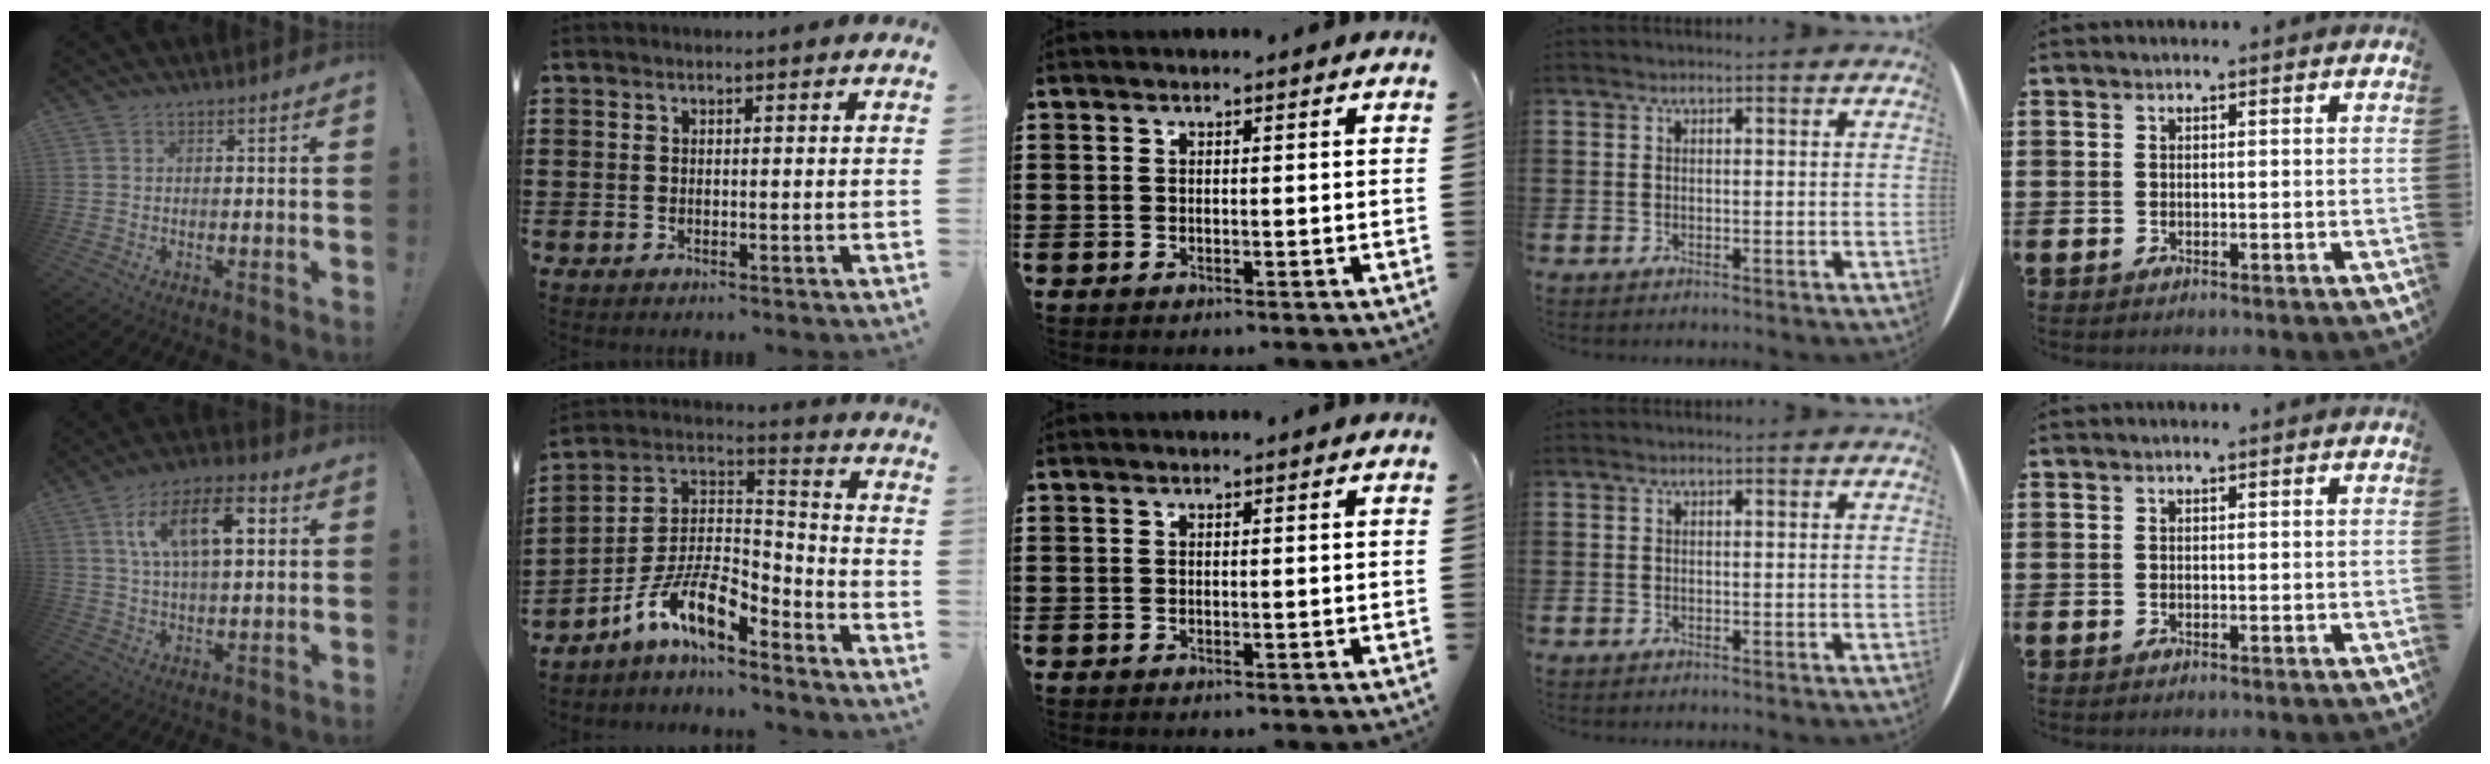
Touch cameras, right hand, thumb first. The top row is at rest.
{"thumb": {"total": 14.9, "force": [4.5, 7.0, 12.3], "torque": [-0.217, 0.010, 0.074]}, "index": {"total": 11.0, "force": [-7.0, 4.1, 7.4], "torque": [-0.156, 0.006, -0.138]}}